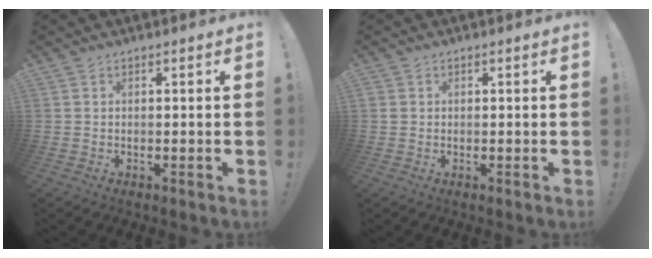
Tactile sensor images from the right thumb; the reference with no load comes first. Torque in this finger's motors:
{"motor_torque": [-0.16, 0.06, 0.16, -0.05, 0.00]}